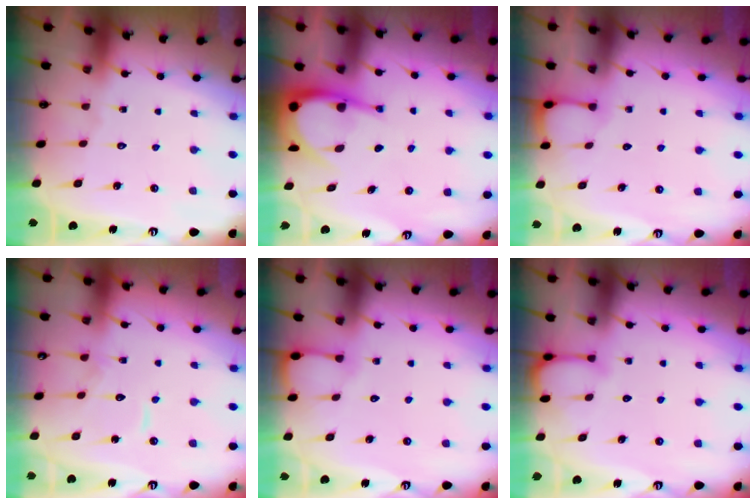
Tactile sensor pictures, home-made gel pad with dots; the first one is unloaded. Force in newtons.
{"total": 7.5, "press": 7.5, "slide": 0.9}
{"total": 2.1, "press": 2.1, "slide": 0.2}
{"total": 10.7, "press": 10.7, "slide": 0.6}
{"total": 2.4, "press": 2.4, "slide": 0.3}
{"total": 2.8, "press": 2.8, "slide": 0.1}